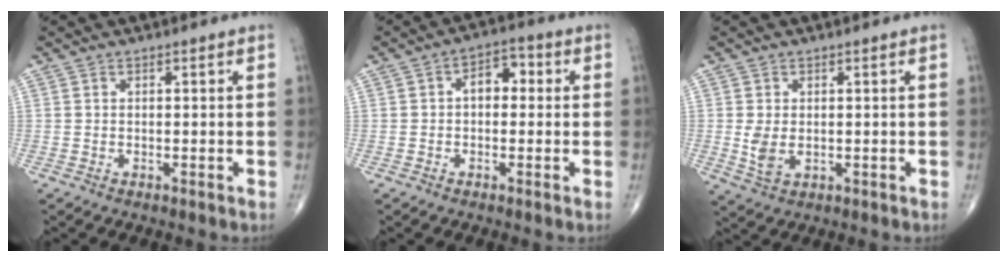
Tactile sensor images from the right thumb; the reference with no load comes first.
{"total": 5.3, "force": [0.4, 3.5, 4.1], "torque": [-0.038, 0.022, -0.006]}
{"total": 4.0, "force": [-0.2, 2.7, 3.0], "torque": [-0.059, -0.008, 0.004]}